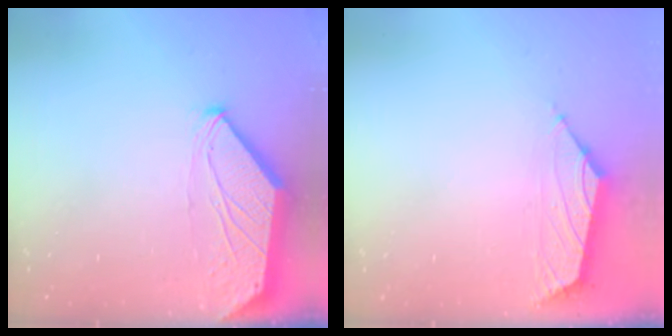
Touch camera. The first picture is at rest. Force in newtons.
{"total": 1.6, "press": 1.5, "slide": 0.6}